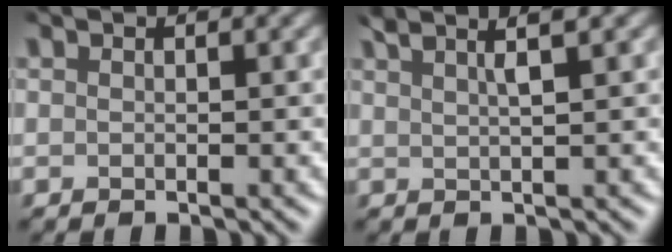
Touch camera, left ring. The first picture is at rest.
{"total": 4.1, "force": [2.6, 1.0, 2.9], "torque": [-0.026, 0.016, 0.019]}